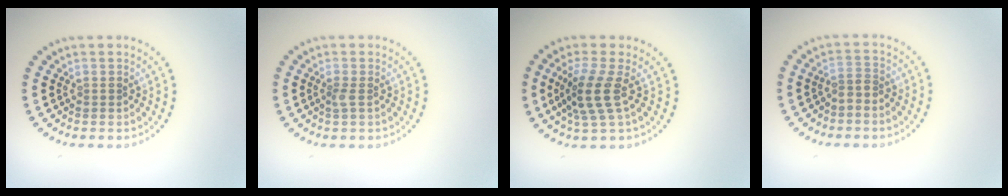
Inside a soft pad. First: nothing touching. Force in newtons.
{"total": 0.8, "press": 0.5, "slide": 0.5}
{"total": 3.4, "press": 2.7, "slide": 2.1}
{"total": 1.1, "press": 0.6, "slide": 0.9}